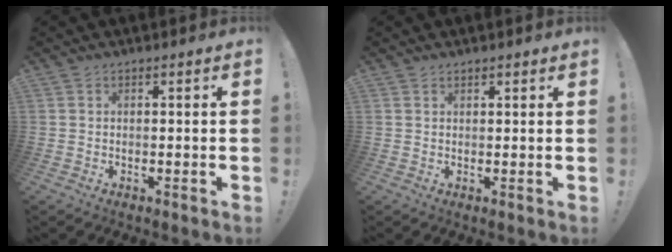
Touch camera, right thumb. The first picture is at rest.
{"total": 1.2, "force": [1.1, 0.4, 0.3], "torque": [-0.006, -0.002, 0.020]}